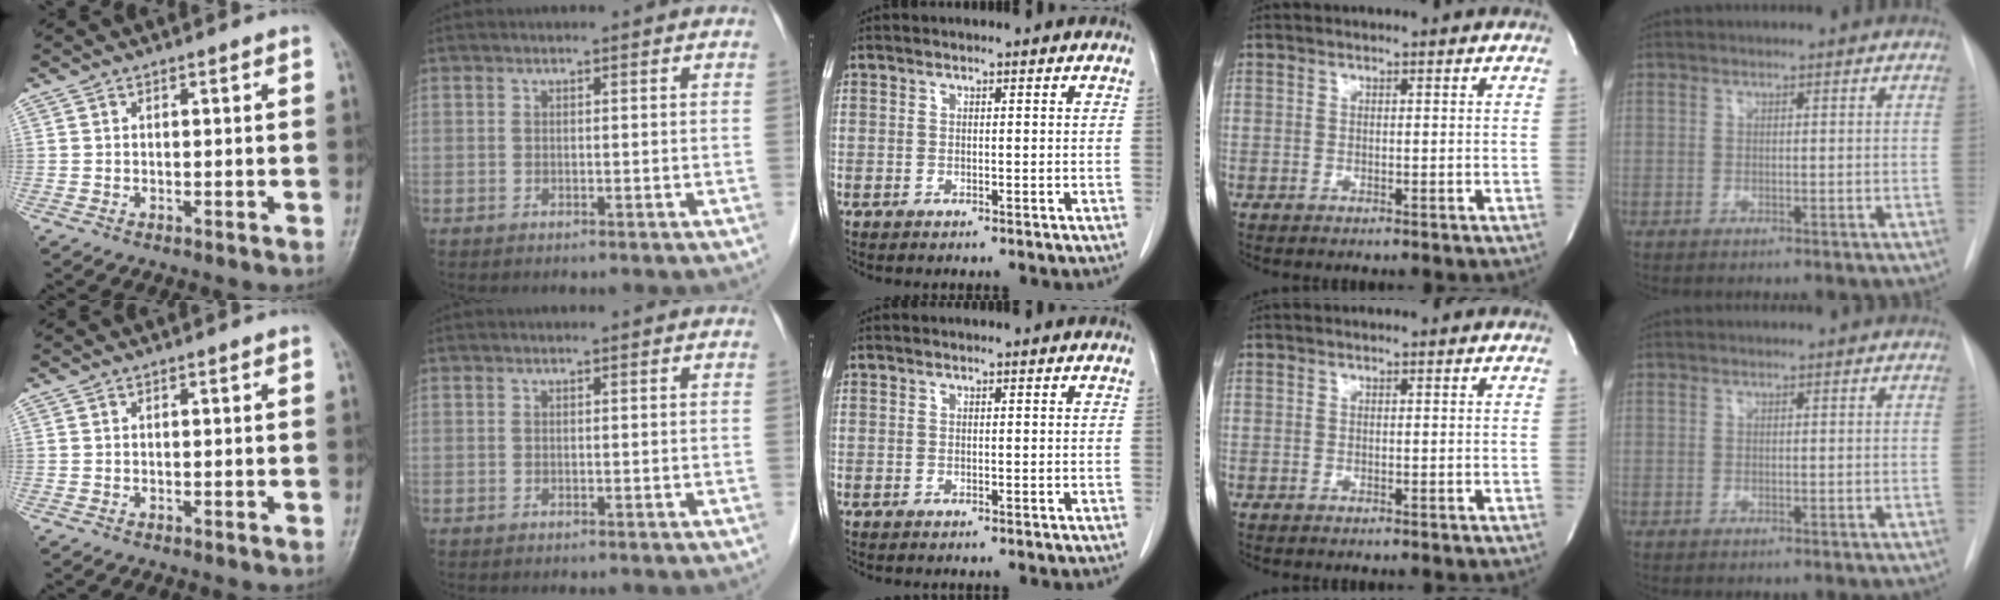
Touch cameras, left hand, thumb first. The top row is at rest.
{}